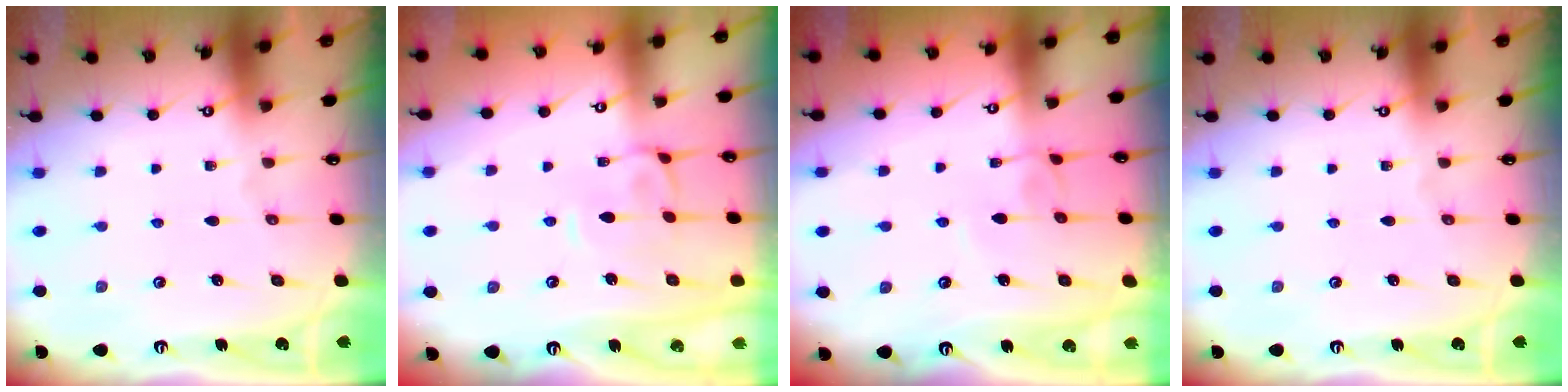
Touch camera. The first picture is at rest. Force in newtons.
{"total": 0.9, "press": 0.5, "slide": 0.7}
{"total": 3.8, "press": 3.8, "slide": 0.1}
{"total": 0.0}